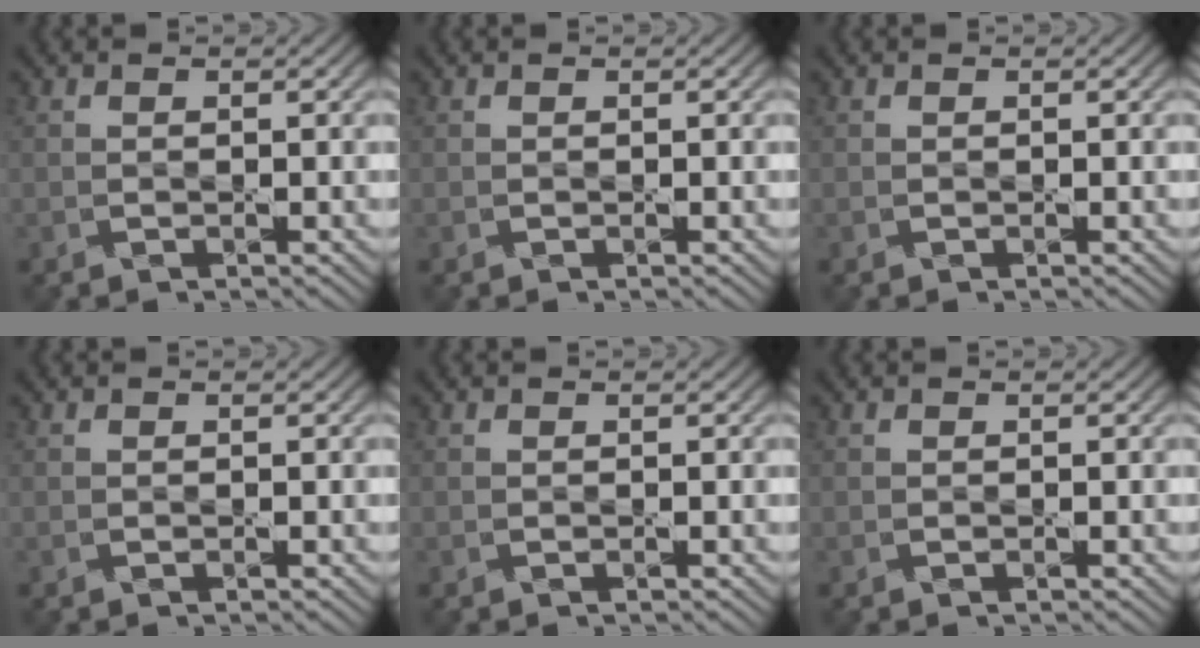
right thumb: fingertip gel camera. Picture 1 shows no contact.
{"total": 0.0}
{"total": 0.0}
{"total": 0.0}
{"total": 0.0}
{"total": 0.0}